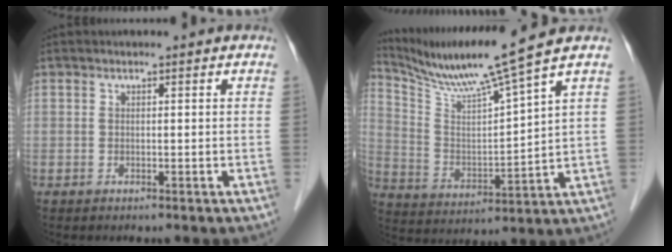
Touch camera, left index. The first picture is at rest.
{"total": 12.3, "force": [10.4, -2.7, 5.9], "torque": [-0.119, -0.015, 0.198]}